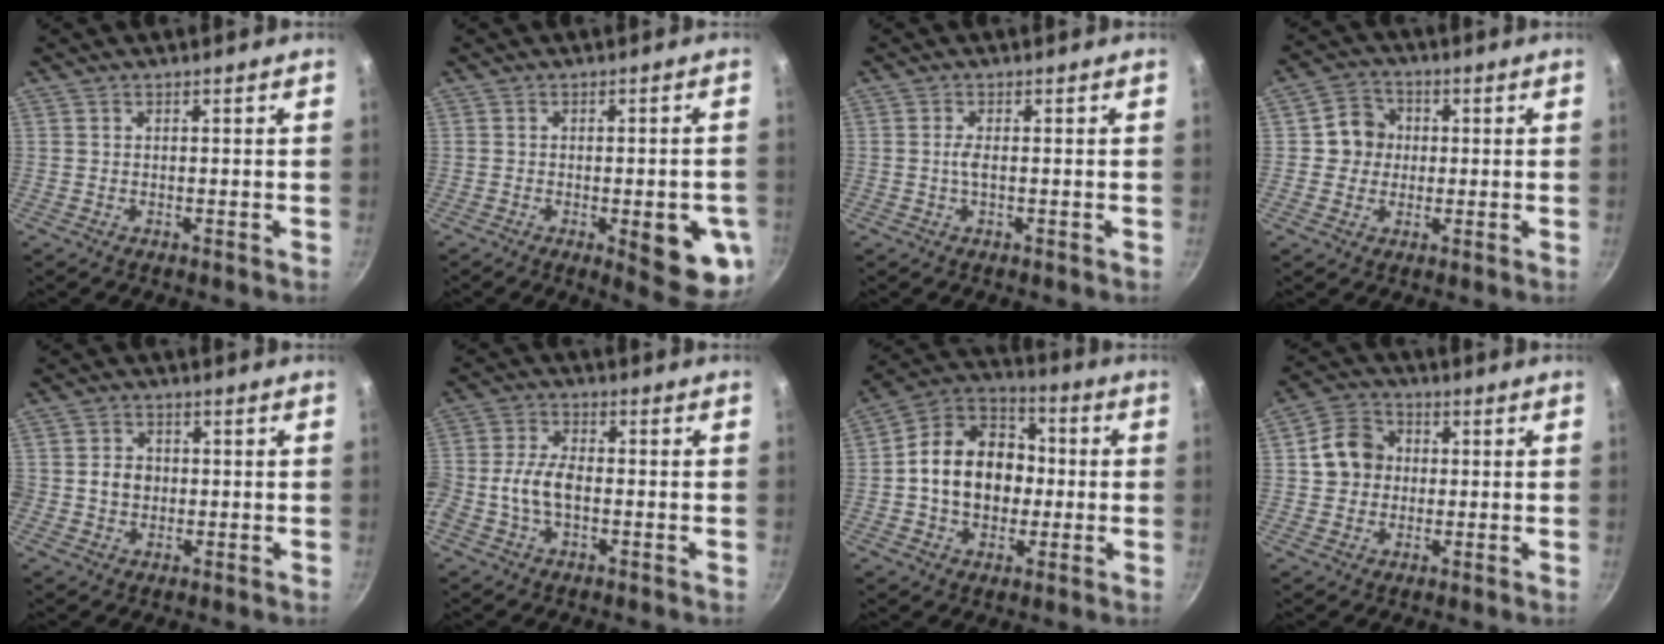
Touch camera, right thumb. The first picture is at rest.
{"total": 11.5, "force": [-3.2, 3.8, 10.4], "torque": [-0.096, 0.002, -0.035]}
{"total": 1.7, "force": [-0.2, 0.4, 1.6], "torque": [-0.038, 0.002, -0.006]}
{"total": 6.4, "force": [0.5, 6.0, 2.2], "torque": [0.004, 0.010, -0.005]}
{"total": 4.4, "force": [-0.2, 3.9, 2.1], "torque": [-0.013, 0.006, -0.008]}
{"total": 7.5, "force": [-1.6, 4.5, 5.9], "torque": [-0.115, 0.027, -0.042]}
{"total": 16.4, "force": [-0.7, 12.8, 10.3], "torque": [-0.137, 0.033, -0.027]}
{"total": 8.5, "force": [0.8, 7.3, 4.2], "torque": [-0.043, 0.015, 0.000]}